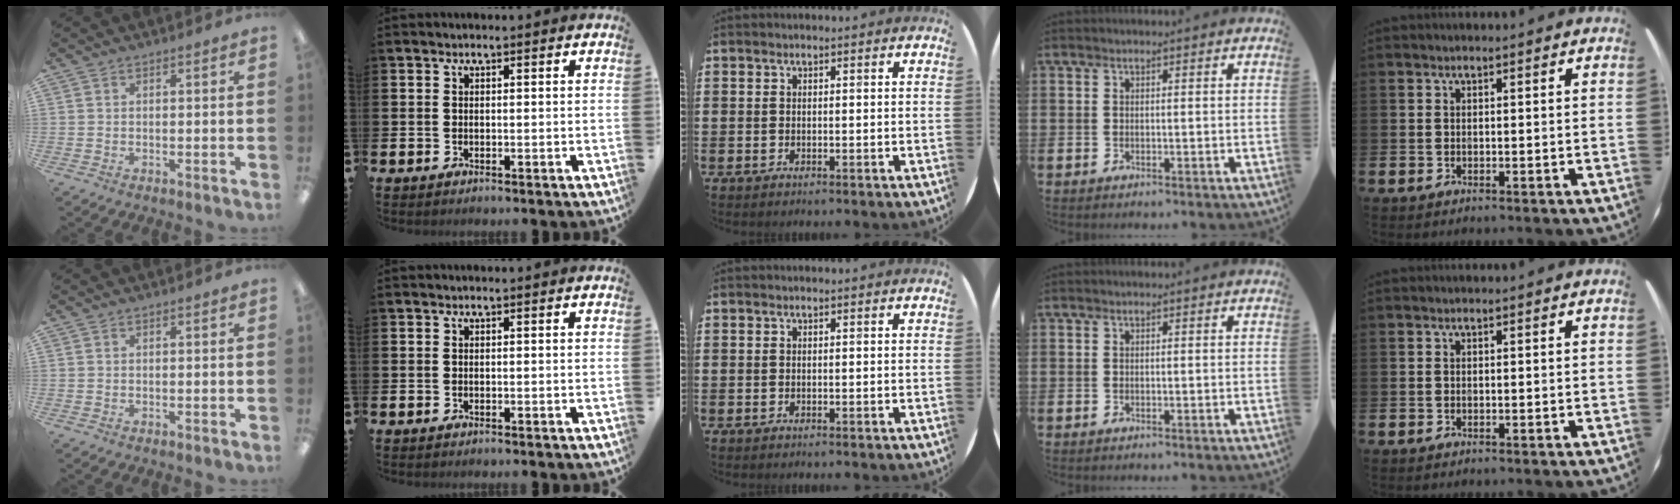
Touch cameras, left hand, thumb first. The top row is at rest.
{}